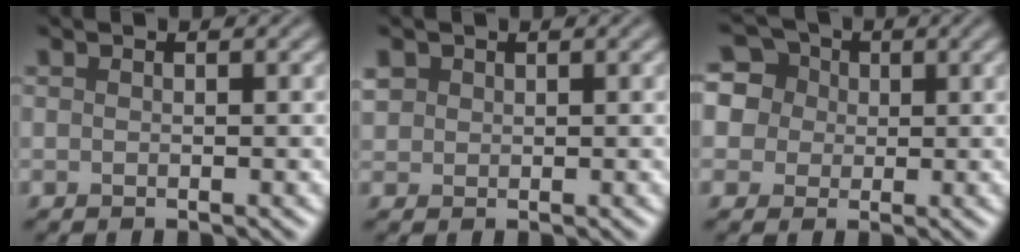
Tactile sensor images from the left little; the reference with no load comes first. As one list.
[{"total": 1.4, "force": [0.4, 1.3, 0.4], "torque": [-0.019, 0.000, 0.008]}, {"total": 12.4, "force": [5.5, 9.8, 5.3], "torque": [-0.146, 0.049, 0.078]}]